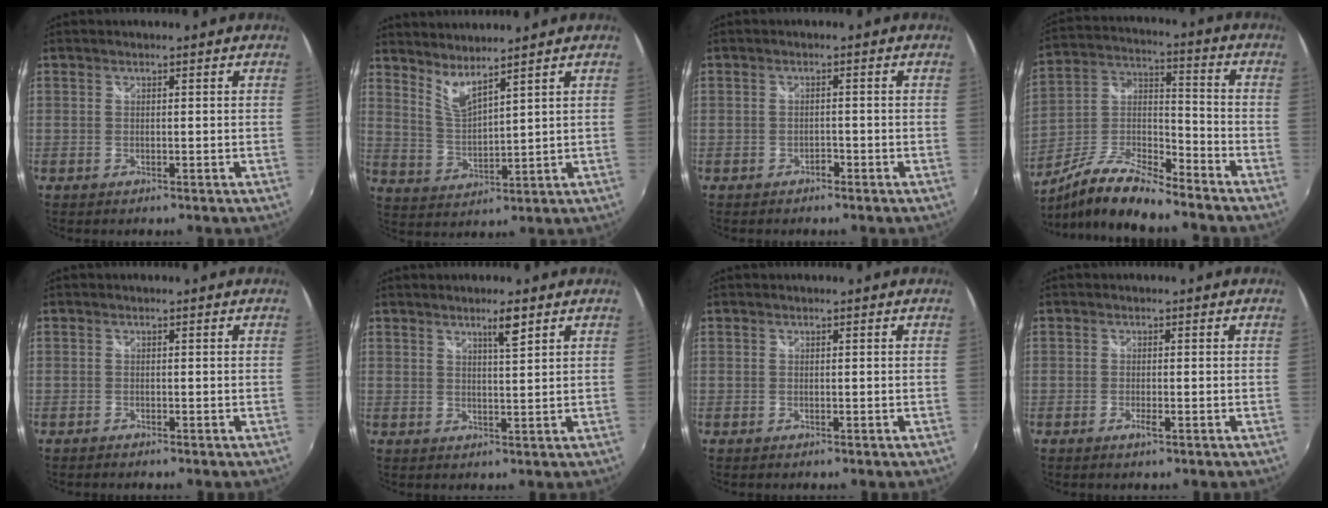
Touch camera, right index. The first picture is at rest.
{"total": 5.5, "force": [4.8, 0.4, 2.8], "torque": [-0.055, -0.010, 0.096]}
{"total": 1.2, "force": [-1.0, 0.6, 0.4], "torque": [-0.008, 0.000, -0.016]}
{"total": 13.8, "force": [-10.8, 2.9, 8.1], "torque": [-0.177, 0.001, -0.207]}
{"total": 0.7, "force": [-0.6, 0.2, 0.1], "torque": [-0.006, -0.004, -0.015]}
{"total": 3.3, "force": [2.1, 0.0, 2.4], "torque": [-0.040, -0.001, 0.036]}
{"total": 0.0}
{"total": 1.5, "force": [-0.7, 0.1, 1.3], "torque": [-0.026, -0.003, -0.013]}